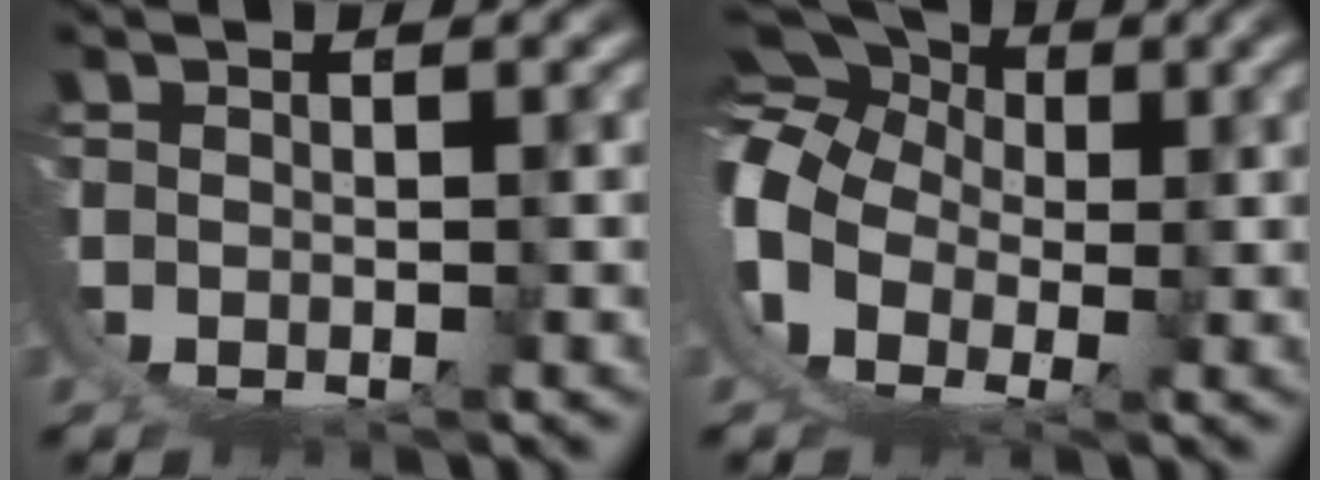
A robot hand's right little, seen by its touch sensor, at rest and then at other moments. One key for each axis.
{"total": 12.4, "fx": 2.0, "fy": 10.7, "fz": 5.9, "tx": -0.152, "ty": -0.027, "tz": 0.023}